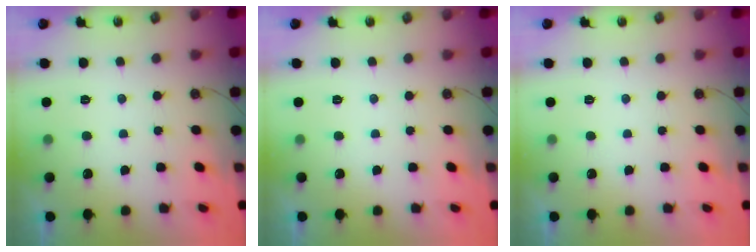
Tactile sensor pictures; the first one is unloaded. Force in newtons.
{"total": 0.0}
{"total": 0.0}